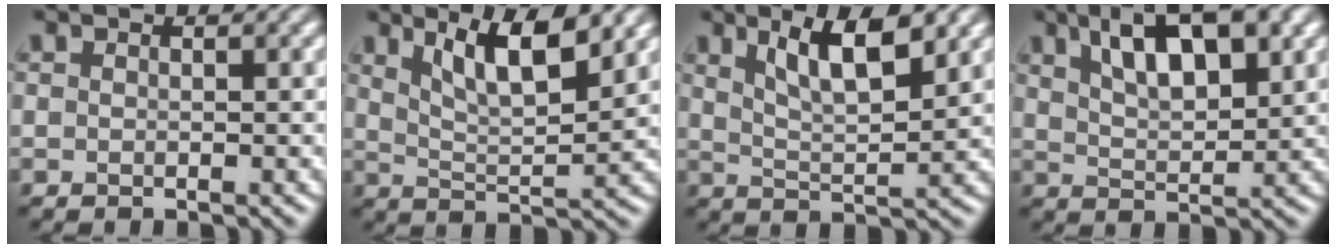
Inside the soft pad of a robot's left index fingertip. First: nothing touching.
{"total": 6.1, "force": [3.7, 1.7, 4.6], "torque": [-0.075, 0.002, 0.063]}
{"total": 5.6, "force": [3.1, 1.6, 4.4], "torque": [-0.073, -0.001, 0.053]}
{"total": 7.9, "force": [4.5, 2.9, 5.8], "torque": [-0.097, 0.014, 0.076]}